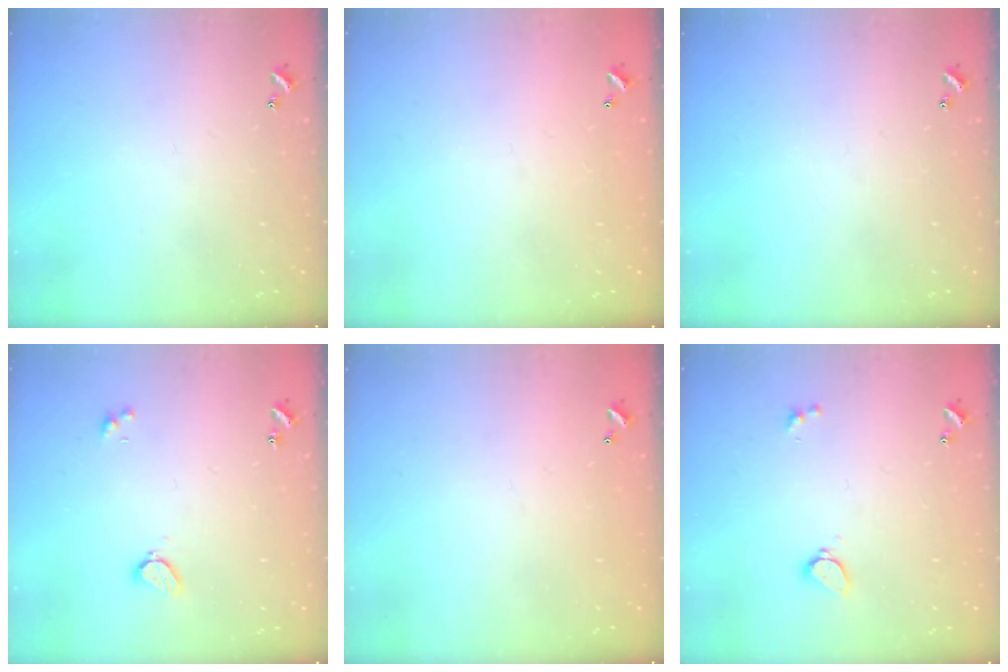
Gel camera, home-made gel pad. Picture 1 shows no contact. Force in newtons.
{"total": 2.8, "press": 2.8, "slide": 0.1}
{"total": 0.0}
{"total": 1.8, "press": 1.7, "slide": 0.4}
{"total": 2.9, "press": 2.9, "slide": 0.1}
{"total": 3.0, "press": 2.4, "slide": 1.8}